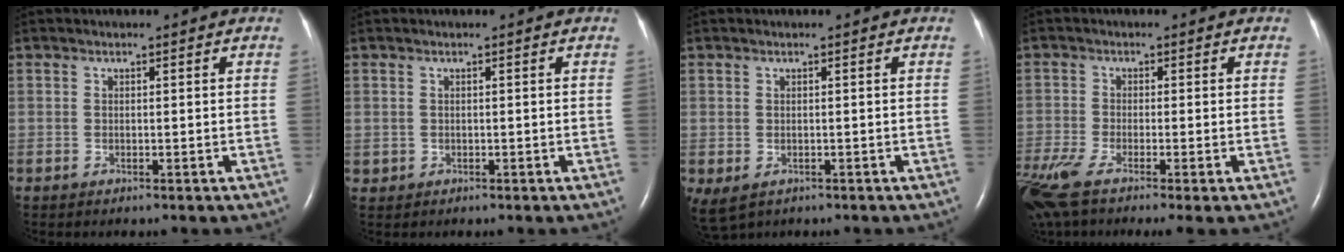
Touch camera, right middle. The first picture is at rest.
{"total": 0.6, "force": [0.0, 0.6, 0.1], "torque": [0.003, 0.004, 0.002]}
{"total": 3.6, "force": [-1.5, 2.4, 2.1], "torque": [-0.039, -0.009, -0.014]}
{"total": 9.0, "force": [-5.9, 1.5, 6.6], "torque": [-0.146, -0.022, -0.112]}